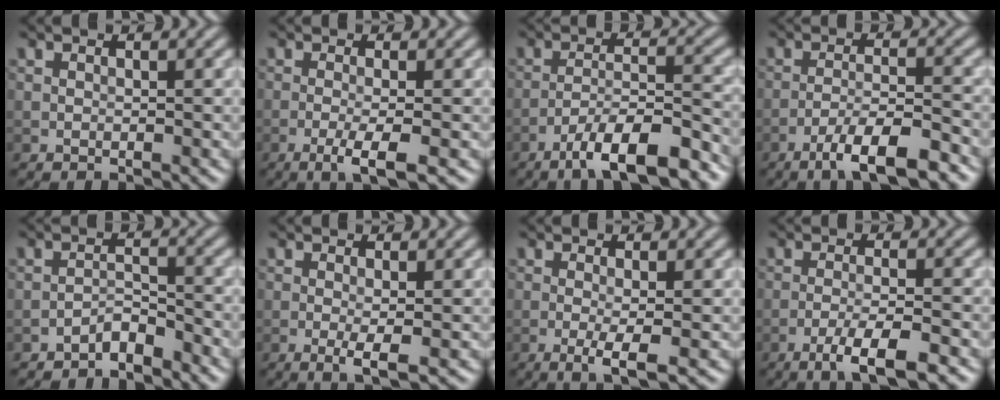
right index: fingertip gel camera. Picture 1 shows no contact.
{"total": 3.2, "force": [-1.3, 0.5, 2.9], "torque": [-0.049, 0.002, -0.029]}
{"total": 8.9, "force": [-6.4, 1.8, 5.8], "torque": [-0.092, 0.009, -0.107]}
{"total": 6.1, "force": [-4.2, 1.0, 4.3], "torque": [-0.070, 0.003, -0.074]}
{"total": 2.1, "force": [-1.9, 0.5, 0.7], "torque": [-0.011, 0.011, -0.037]}
{"total": 2.1, "force": [-0.5, 0.2, 2.1], "torque": [-0.039, -0.006, -0.009]}
{"total": 2.7, "force": [-0.8, 0.3, 2.5], "torque": [-0.048, -0.004, -0.016]}
{"total": 4.2, "force": [-2.6, 0.5, 3.2], "torque": [-0.056, 0.002, -0.053]}